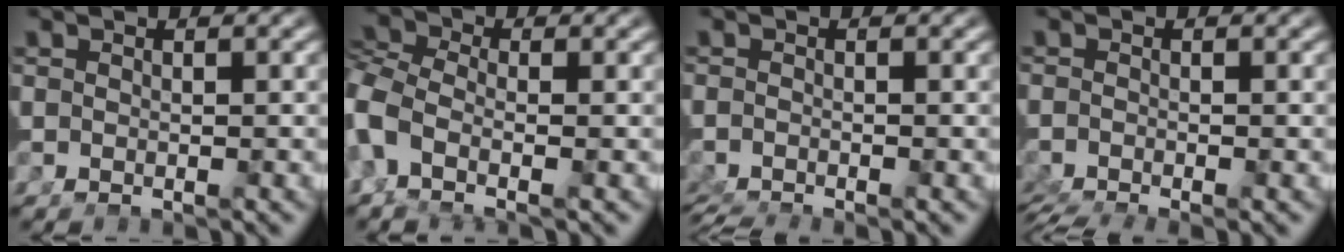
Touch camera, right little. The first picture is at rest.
{"total": 5.0, "force": [-1.2, 3.4, 3.5], "torque": [-0.102, -0.016, -0.017]}
{"total": 2.3, "force": [-2.1, 0.6, 0.8], "torque": [-0.021, -0.013, -0.029]}
{"total": 3.4, "force": [-2.6, 1.6, 1.4], "torque": [-0.029, -0.015, -0.038]}